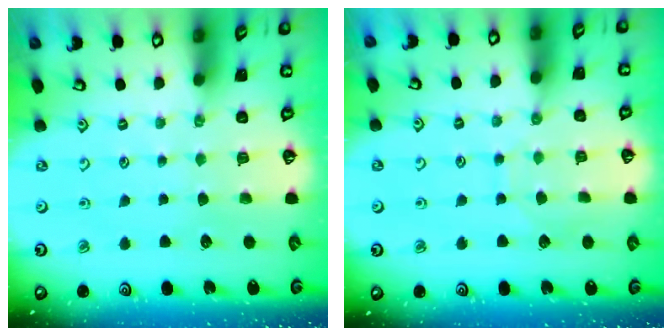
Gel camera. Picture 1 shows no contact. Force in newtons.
{"total": 5.7, "press": 5.7, "slide": 0.4}